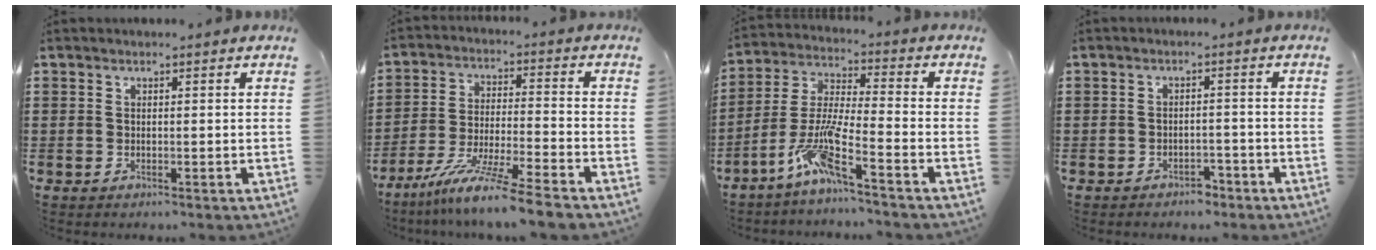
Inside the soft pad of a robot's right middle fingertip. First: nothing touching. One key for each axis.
{"total": 9.8, "fx": -8.2, "fy": -0.8, "fz": 5.2, "tx": -0.107, "ty": -0.009, "tz": -0.164}
{"total": 8.8, "fx": -5.9, "fy": 0.7, "fz": 6.5, "tx": -0.146, "ty": -0.011, "tz": -0.116}
{"total": 2.0, "fx": -1.9, "fy": 0.7, "fz": 0.0, "tx": -0.007, "ty": 0.004, "tz": -0.042}